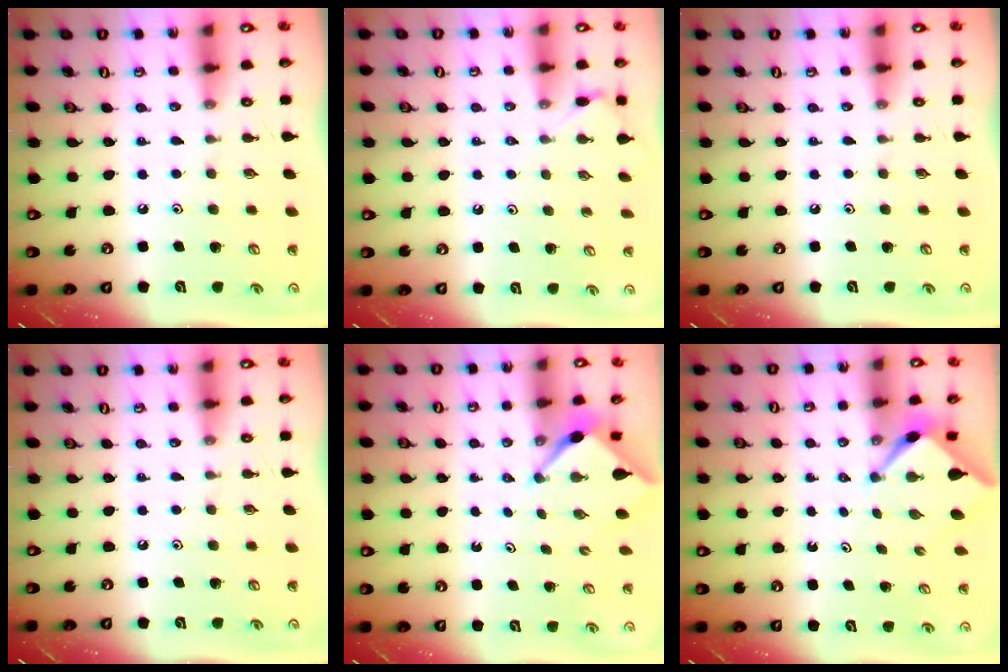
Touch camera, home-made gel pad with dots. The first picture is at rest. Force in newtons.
{"total": 4.1, "press": 4.1, "slide": 0.7}
{"total": 0.0}
{"total": 0.0}
{"total": 2.4, "press": 2.4, "slide": 0.3}
{"total": 2.4, "press": 2.4, "slide": 0.3}